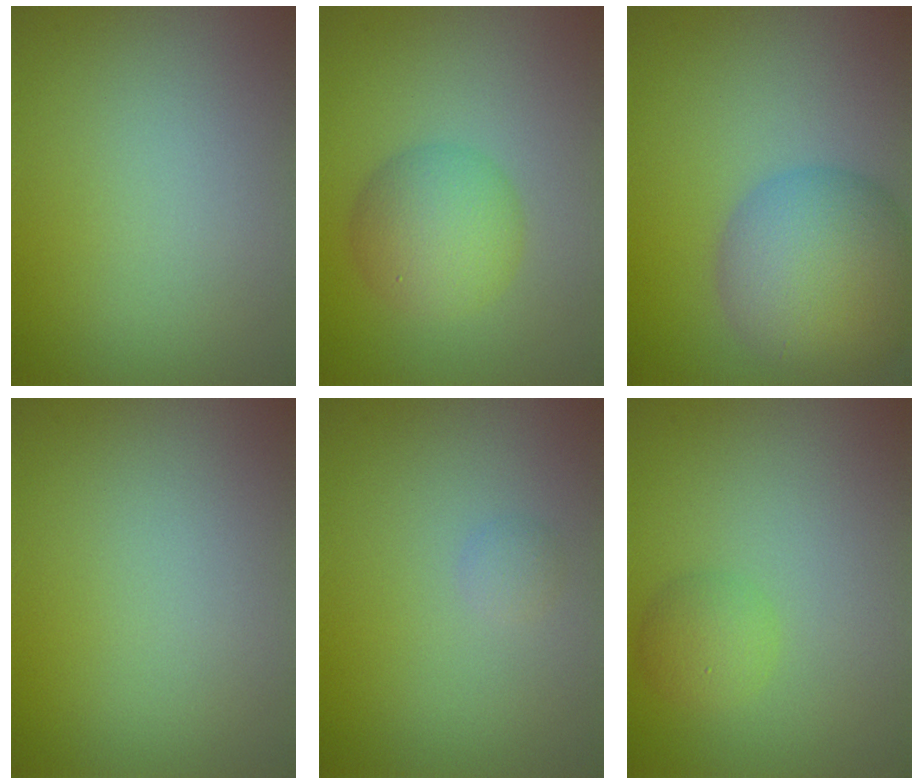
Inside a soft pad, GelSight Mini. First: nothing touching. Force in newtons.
{"total": 3.5, "press": 3.5, "slide": 0.1}
{"total": 8.6, "press": 8.6, "slide": 0.3}
{"total": 0.0}
{"total": 0.8, "press": 0.8, "slide": 0.0}
{"total": 1.8, "press": 1.8, "slide": 0.1}